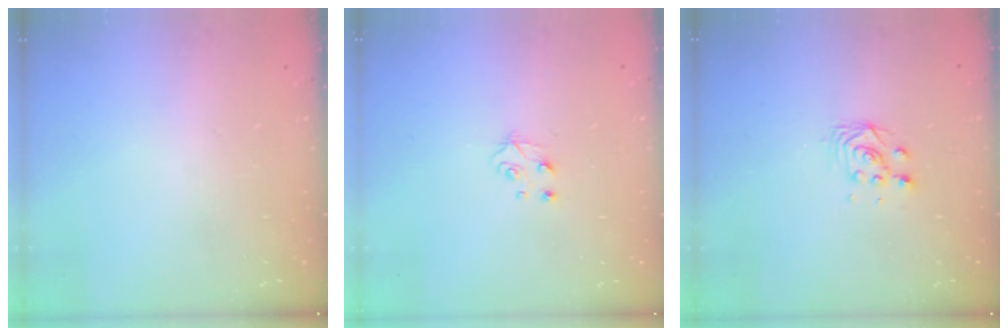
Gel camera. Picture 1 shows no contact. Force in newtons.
{"total": 4.0, "press": 3.9, "slide": 0.4}
{"total": 2.8, "press": 2.5, "slide": 1.3}